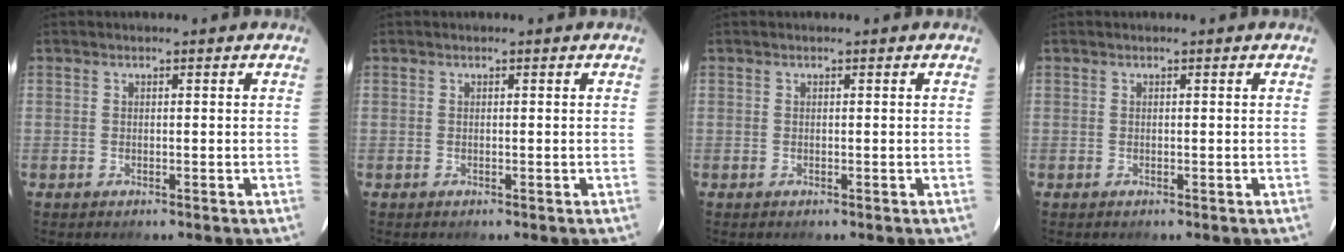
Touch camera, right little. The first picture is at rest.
{"total": 0.0}
{"total": 0.0}
{"total": 0.0}